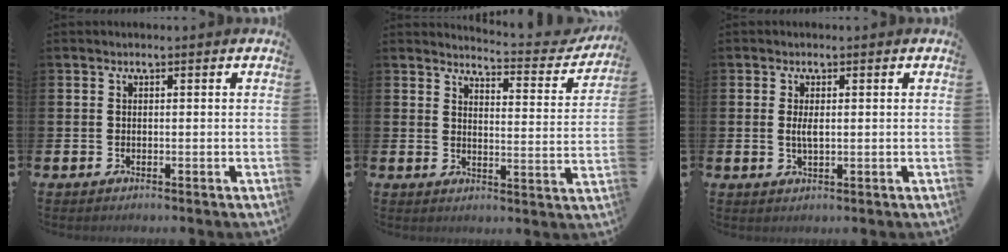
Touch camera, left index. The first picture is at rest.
{"total": 3.9, "force": [3.9, 0.3, 0.6], "torque": [-0.015, -0.039, 0.059]}
{"total": 2.0, "force": [0.2, 0.7, 1.8], "torque": [-0.033, 0.000, 0.002]}